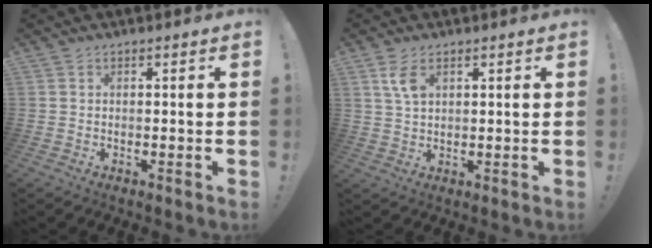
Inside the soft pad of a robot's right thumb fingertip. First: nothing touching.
{"total": 5.3, "force": [2.5, 2.7, 3.8], "torque": [-0.065, -0.008, 0.044]}